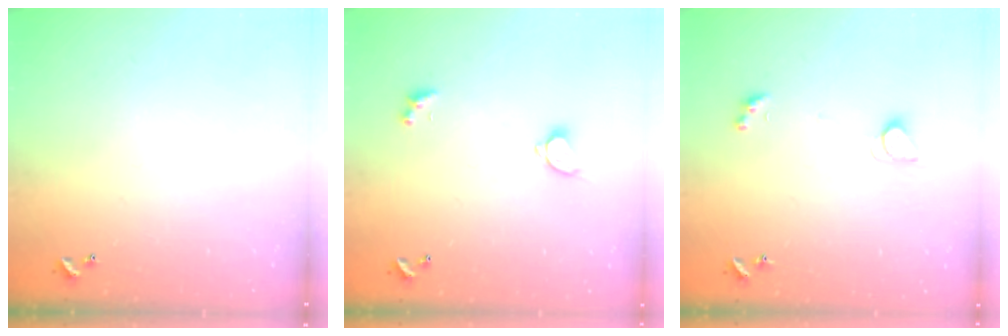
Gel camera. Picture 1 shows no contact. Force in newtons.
{"total": 1.6, "press": 1.6, "slide": 0.5}
{"total": 2.6, "press": 2.6, "slide": 0.5}